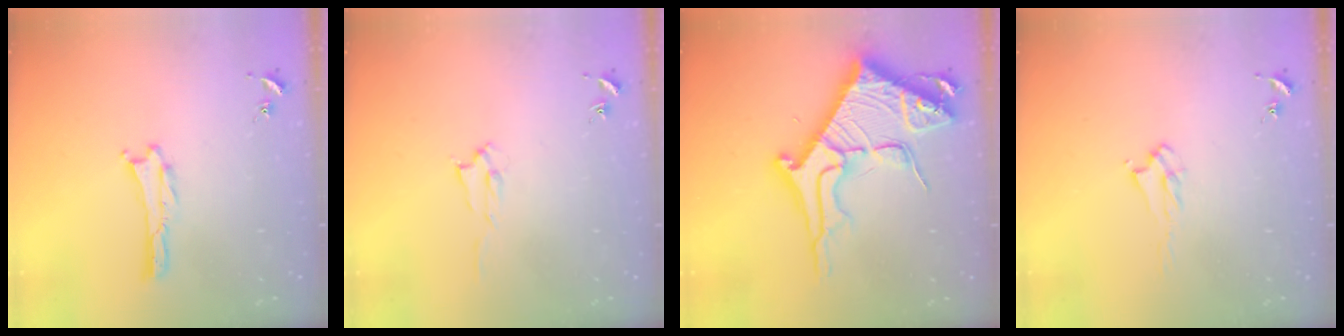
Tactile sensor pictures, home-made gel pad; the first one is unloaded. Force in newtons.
{"total": 1.4, "press": 1.4, "slide": 0.2}
{"total": 13.9, "press": 13.9, "slide": 1.5}
{"total": 2.2, "press": 2.2, "slide": 0.4}